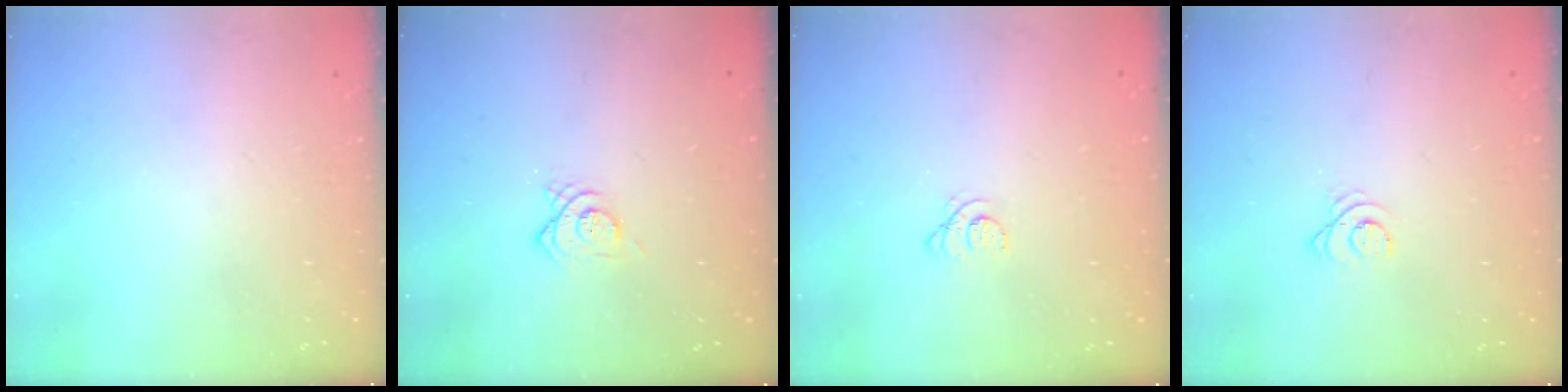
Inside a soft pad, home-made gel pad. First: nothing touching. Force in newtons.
{"total": 6.5, "press": 6.5, "slide": 0.6}
{"total": 1.1, "press": 1.1, "slide": 0.1}
{"total": 2.4, "press": 2.4, "slide": 0.3}